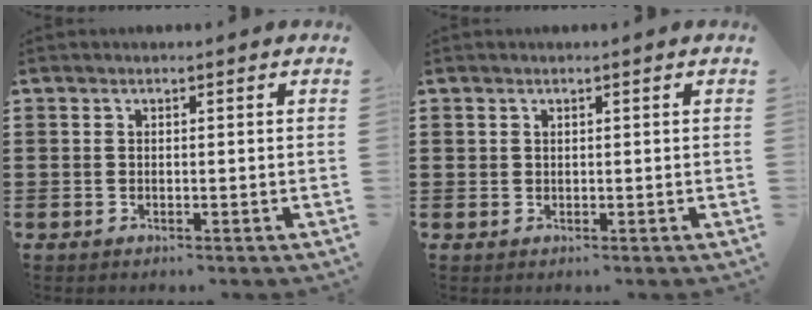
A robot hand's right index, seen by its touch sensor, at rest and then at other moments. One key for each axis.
{"total": 0.7, "fx": 0.4, "fy": 0.5, "fz": 0.1, "tx": -0.004, "ty": 0.003, "tz": 0.008}